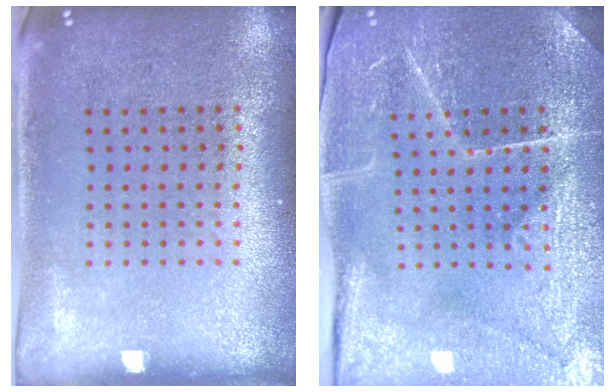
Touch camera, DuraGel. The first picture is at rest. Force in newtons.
{"total": 4.1, "press": 4.0, "slide": 1.0}